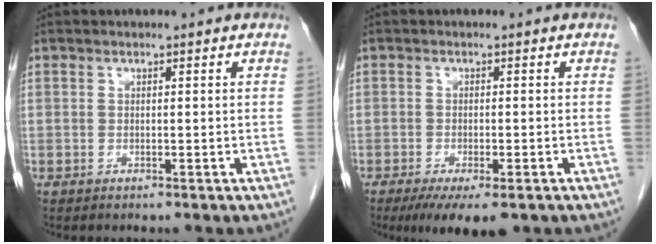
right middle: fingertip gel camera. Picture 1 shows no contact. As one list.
[{"total": 7.0, "force": [-4.6, 2.0, 4.9], "torque": [-0.069, -0.016, -0.069]}]